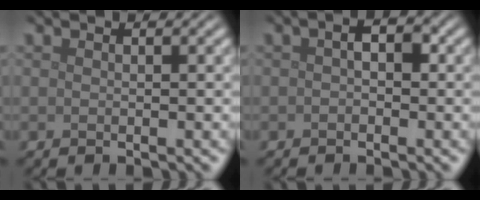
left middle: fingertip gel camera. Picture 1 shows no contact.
{"total": 1.7, "force": [-0.1, 0.9, 1.4], "torque": [-0.020, 0.004, -0.005]}